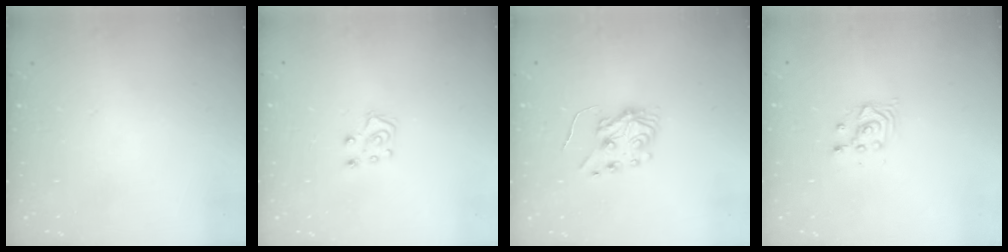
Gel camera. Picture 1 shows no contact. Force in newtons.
{"total": 6.8, "press": 6.8, "slide": 0.4}
{"total": 6.0, "press": 6.0, "slide": 0.6}
{"total": 2.8, "press": 2.8, "slide": 0.1}